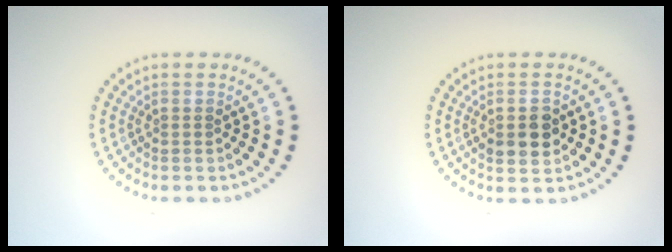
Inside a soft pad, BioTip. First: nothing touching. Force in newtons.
{"total": 2.9, "press": 2.9, "slide": 0.2}